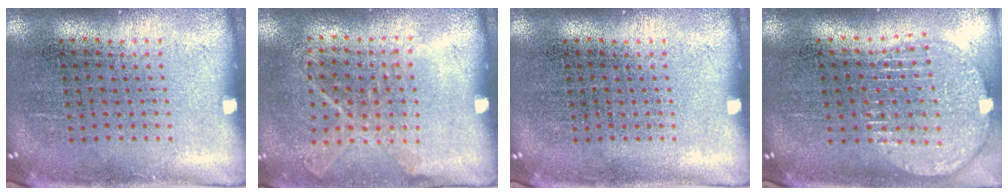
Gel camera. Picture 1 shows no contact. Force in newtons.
{"total": 1.1, "press": 1.0, "slide": 0.5}
{"total": 0.0}
{"total": 1.9, "press": 1.6, "slide": 1.0}